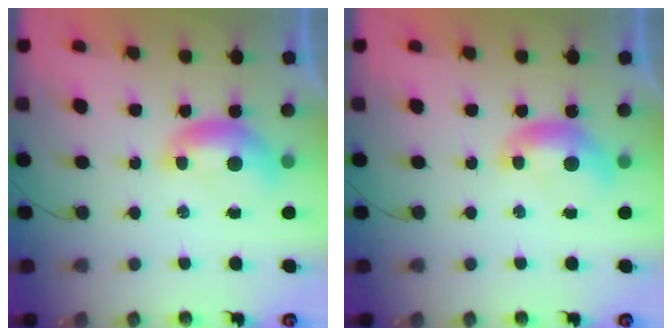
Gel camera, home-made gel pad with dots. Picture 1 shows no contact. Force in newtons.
{"total": 0.0}